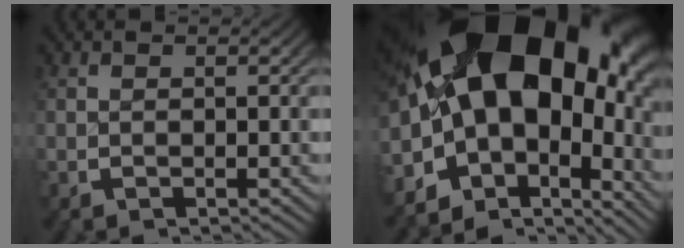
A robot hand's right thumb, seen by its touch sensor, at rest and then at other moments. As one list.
[{"total": 26.3, "force": [2.4, 17.4, 19.6], "torque": [-0.359, -0.021, 0.036]}]